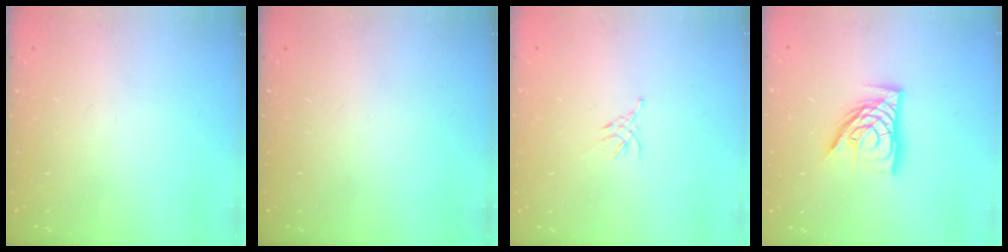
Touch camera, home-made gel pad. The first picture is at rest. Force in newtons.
{"total": 0.0}
{"total": 1.9, "press": 1.8, "slide": 0.5}
{"total": 13.3, "press": 13.2, "slide": 1.5}